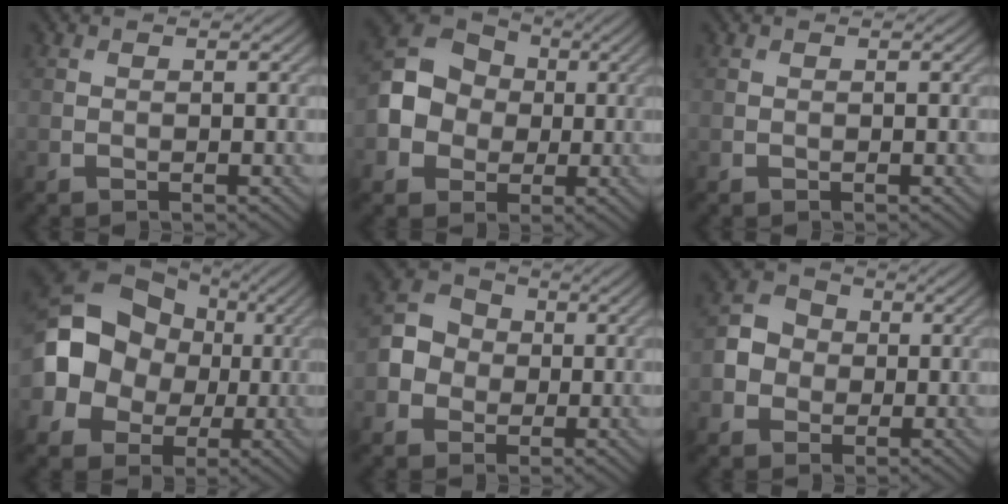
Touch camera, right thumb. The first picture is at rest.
{"total": 8.8, "force": [-0.6, 7.6, 4.4], "torque": [-0.102, 0.003, -0.024]}
{"total": 0.0}
{"total": 14.1, "force": [-0.3, 11.7, 7.8], "torque": [-0.166, 0.005, -0.028]}
{"total": 5.0, "force": [-0.7, 4.5, 2.0], "torque": [-0.043, 0.009, -0.020]}
{"total": 4.4, "force": [-0.5, 4.0, 1.8], "torque": [-0.039, 0.006, -0.014]}